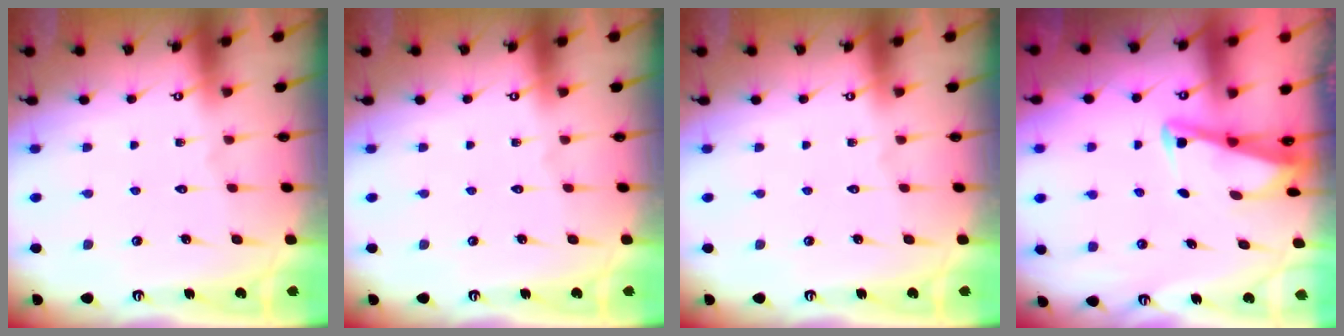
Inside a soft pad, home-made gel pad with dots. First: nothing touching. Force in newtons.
{"total": 0.0}
{"total": 0.0}
{"total": 2.8, "press": 2.8, "slide": 0.3}